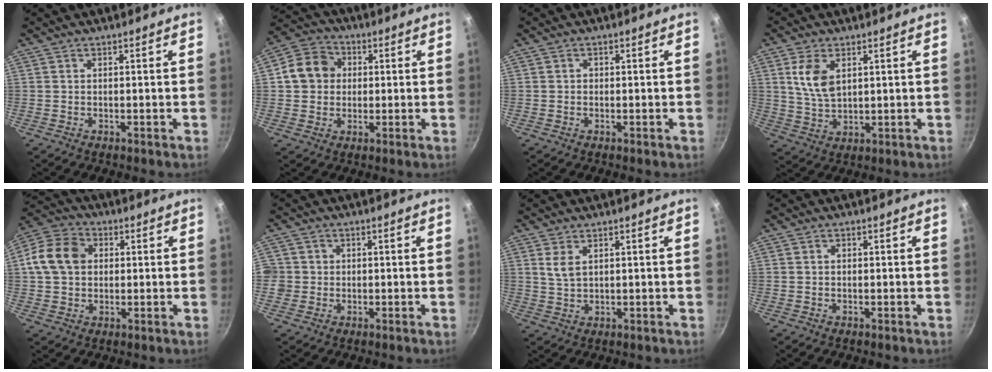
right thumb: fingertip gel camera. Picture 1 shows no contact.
{"total": 9.0, "force": [1.2, 7.9, 4.1], "torque": [-0.042, 0.014, 0.004]}
{"total": 0.5, "force": [-0.1, 0.5, 0.2], "torque": [-0.001, 0.003, -0.002]}
{"total": 7.4, "force": [2.5, 4.4, 5.4], "torque": [-0.098, -0.014, 0.052]}
{"total": 11.1, "force": [1.5, 8.9, 6.5], "torque": [-0.100, 0.018, 0.010]}
{"total": 3.6, "force": [-0.4, 3.5, 0.7], "torque": [0.005, 0.011, -0.010]}
{"total": 3.5, "force": [1.4, 1.9, 2.5], "torque": [-0.045, -0.008, 0.030]}
{"total": 0.8, "force": [0.1, 0.7, 0.4], "torque": [-0.006, 0.005, 0.000]}